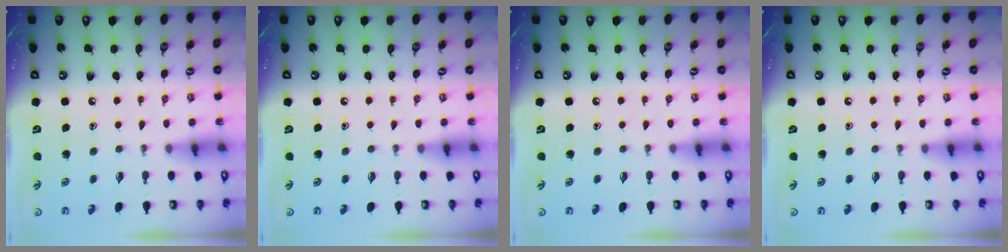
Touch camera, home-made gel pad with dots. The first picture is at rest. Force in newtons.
{"total": 0.0}
{"total": 0.0}
{"total": 0.0}